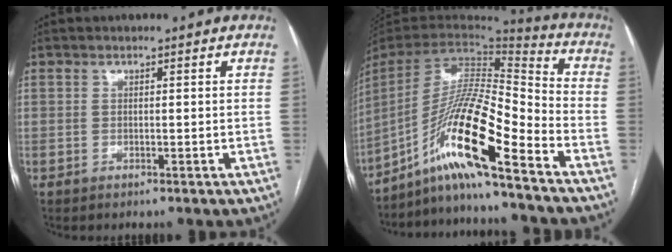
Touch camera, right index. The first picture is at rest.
{"total": 16.7, "force": [-10.5, 0.2, 13.0], "torque": [-0.252, 0.001, -0.195]}